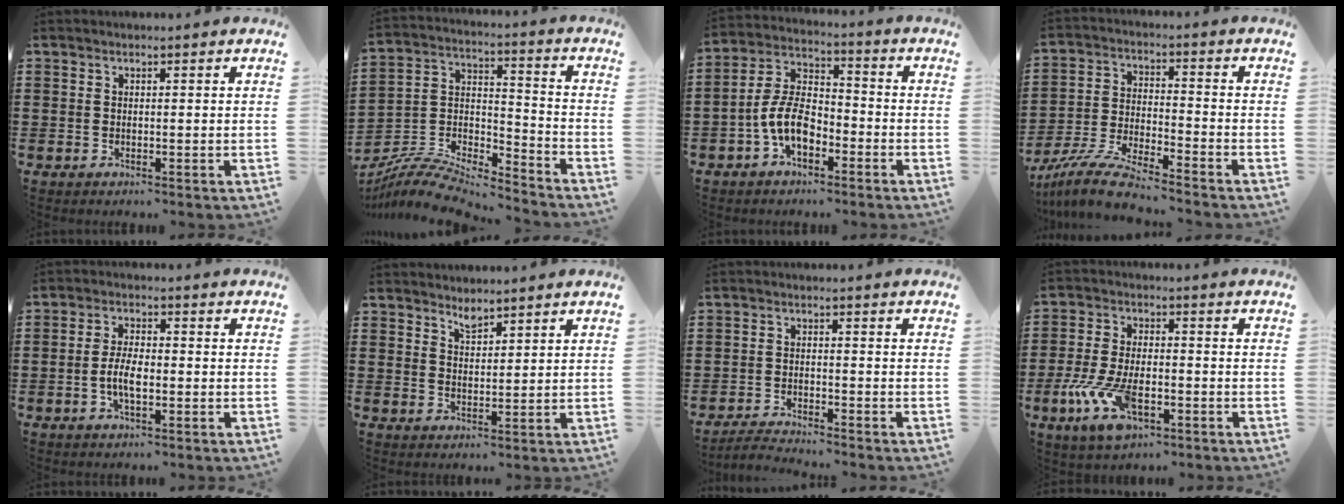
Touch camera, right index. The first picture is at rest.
{"total": 8.3, "force": [-7.9, 1.6, 2.1], "torque": [-0.045, 0.010, -0.159]}
{"total": 8.5, "force": [-3.5, 4.4, 6.3], "torque": [-0.149, 0.005, -0.072]}
{"total": 8.4, "force": [-7.8, 0.1, 3.0], "torque": [-0.071, 0.002, -0.155]}
{"total": 4.7, "force": [-1.2, 1.8, 4.2], "torque": [-0.100, -0.004, -0.028]}
{"total": 2.1, "force": [2.0, 0.4, 0.5], "torque": [-0.013, 0.002, 0.039]}
{"total": 2.7, "force": [-2.7, 0.0, 0.1], "torque": [-0.007, 0.000, -0.057]}
{"total": 9.3, "force": [-3.9, 4.2, 7.4], "torque": [-0.173, -0.012, -0.070]}